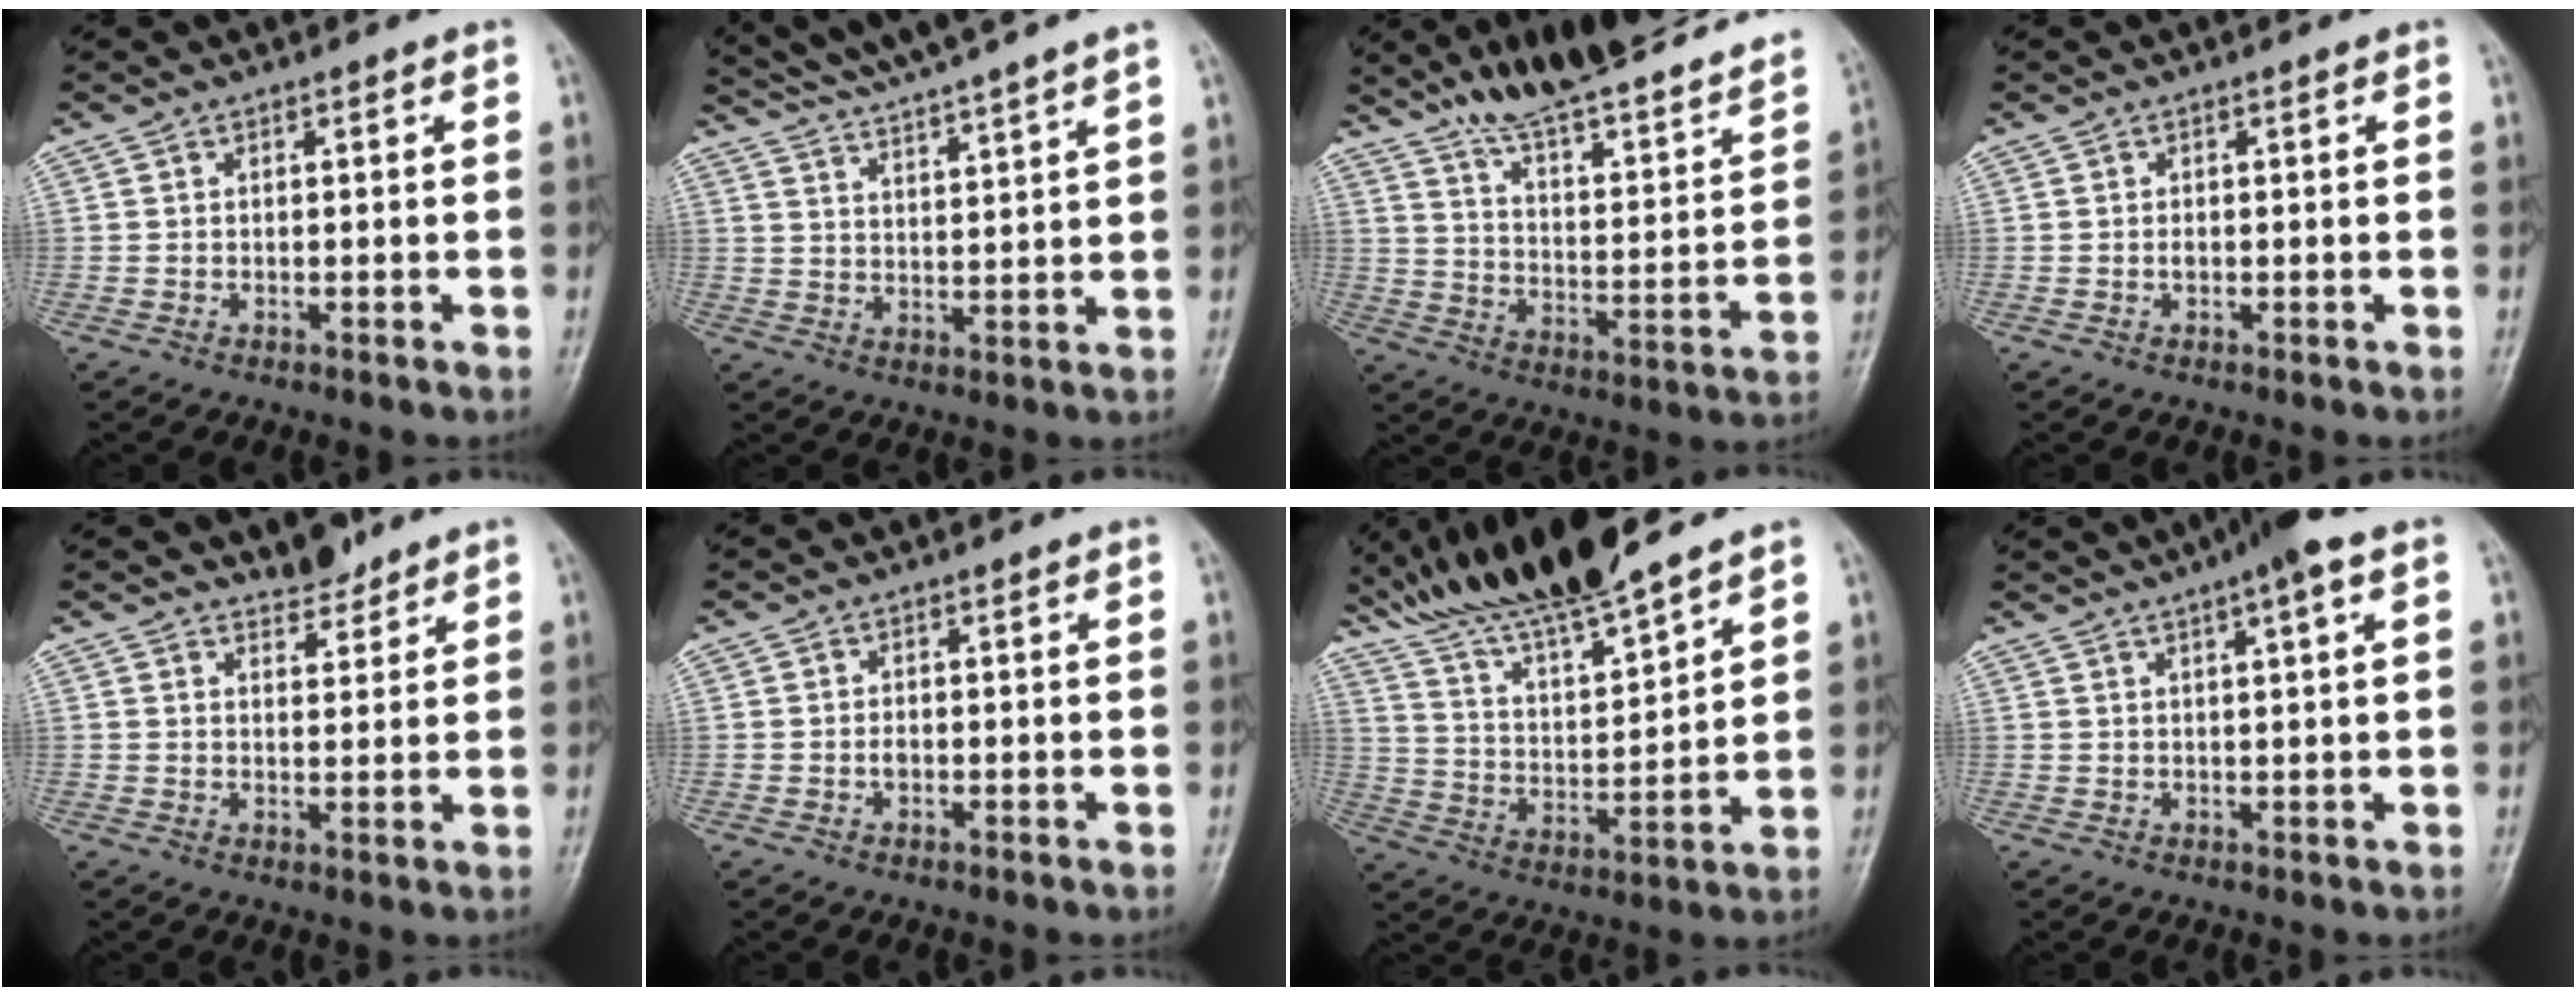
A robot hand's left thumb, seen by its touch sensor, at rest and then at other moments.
{"total": 13.7, "force": [12.2, -0.5, 6.3], "torque": [-0.100, -0.033, 0.192]}
{"total": 25.0, "force": [20.5, 4.3, 13.6], "torque": [-0.175, -0.089, 0.301]}
{"total": 0.5, "force": [0.1, 0.3, 0.4], "torque": [-0.007, 0.005, 0.001]}
{"total": 3.7, "force": [3.4, 1.3, 0.6], "torque": [0.009, -0.028, 0.054]}
{"total": 0.8, "force": [-0.1, 0.5, 0.6], "torque": [-0.010, 0.001, -0.002]}
{"total": 16.4, "force": [14.0, 1.8, 8.3], "torque": [-0.137, -0.067, 0.262]}
{"total": 7.2, "force": [4.2, 0.8, 5.8], "torque": [-0.086, 0.014, 0.062]}